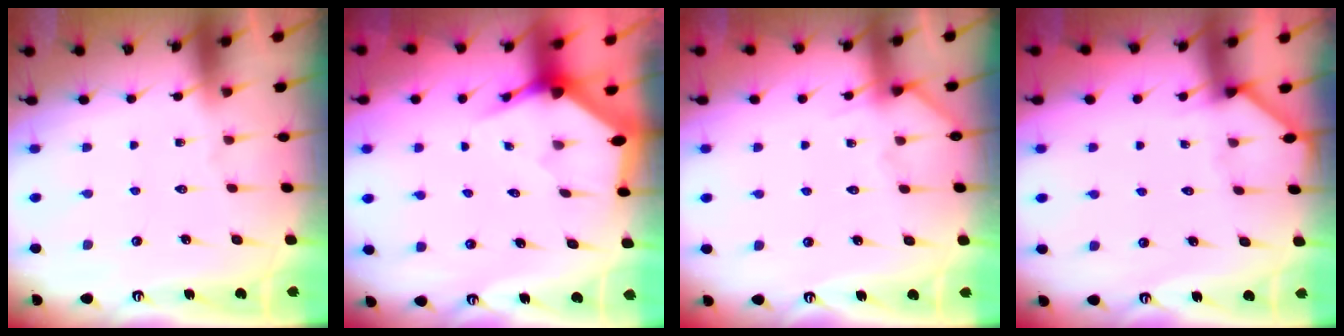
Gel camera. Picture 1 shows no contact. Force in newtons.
{"total": 4.1, "press": 4.0, "slide": 0.3}
{"total": 2.8, "press": 2.8, "slide": 0.2}
{"total": 2.2, "press": 2.2, "slide": 0.3}